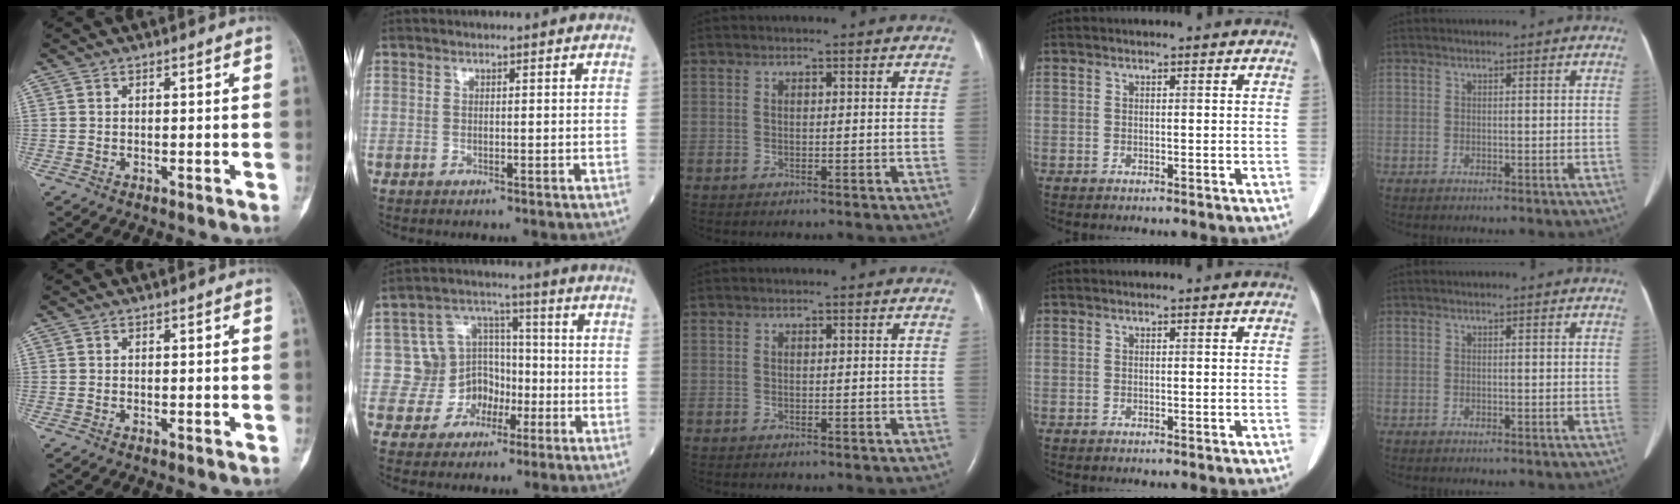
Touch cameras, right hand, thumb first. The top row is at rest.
{"index": {"total": 7.5, "force": [-2.3, 7.1, 0.9], "torque": [0.007, 0.028, -0.032]}}